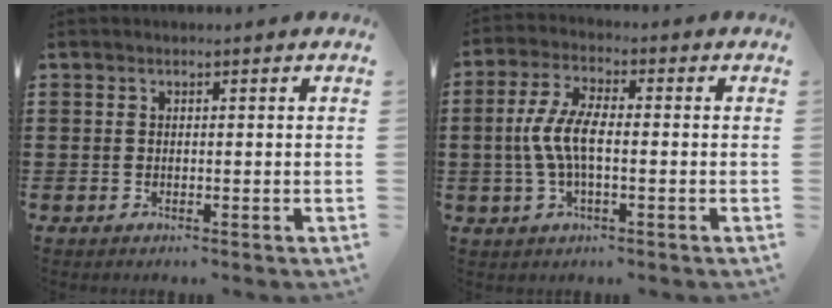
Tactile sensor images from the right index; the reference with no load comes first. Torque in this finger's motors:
{"motor_torque": [1.02, -0.24, 0.37, 0.21]}